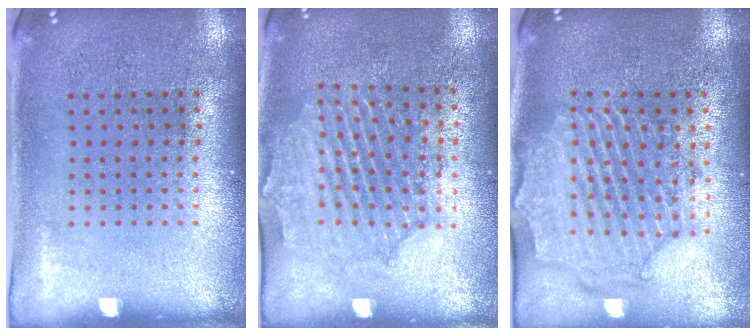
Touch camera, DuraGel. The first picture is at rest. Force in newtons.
{"total": 1.8, "press": 1.8, "slide": 0.3}
{"total": 2.4, "press": 2.2, "slide": 0.8}